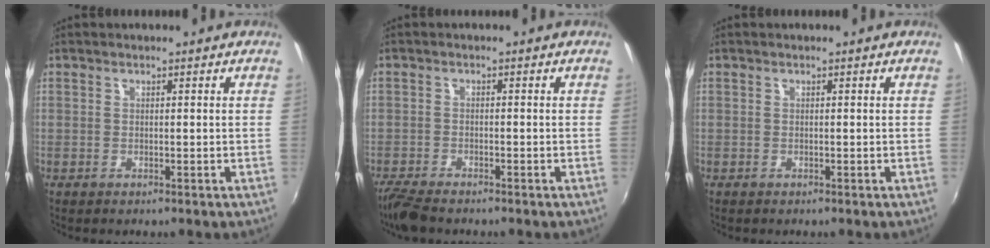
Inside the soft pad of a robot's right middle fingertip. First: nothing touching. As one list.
[{"total": 5.3, "force": [-4.6, 0.9, 2.5], "torque": [-0.070, -0.025, -0.088]}, {"total": 0.0}]